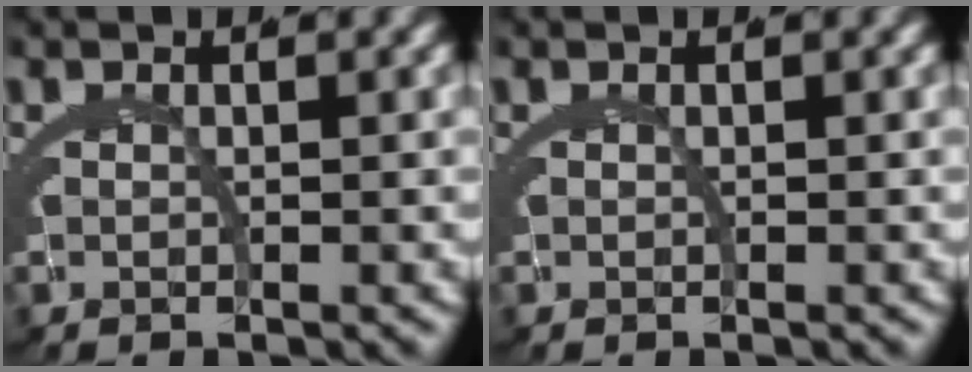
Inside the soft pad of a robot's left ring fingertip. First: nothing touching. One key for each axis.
{"total": 0.0}